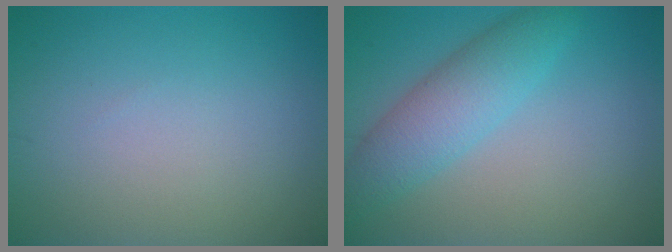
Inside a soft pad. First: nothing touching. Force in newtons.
{"total": 4.5, "press": 4.5, "slide": 0.2}